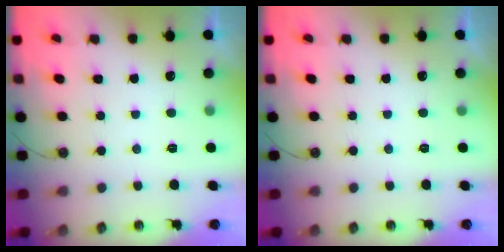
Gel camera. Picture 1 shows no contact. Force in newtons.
{"total": 0.0}